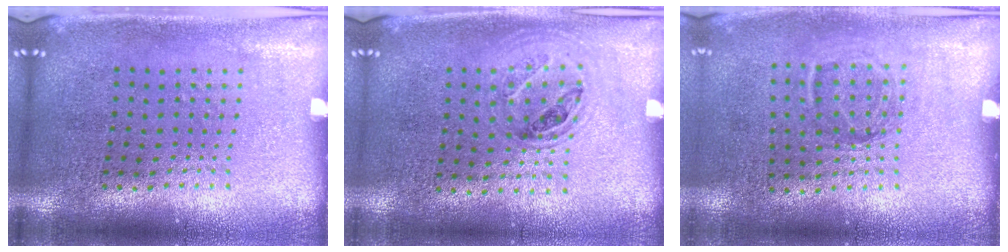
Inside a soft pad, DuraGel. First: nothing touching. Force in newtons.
{"total": 0.9, "press": 0.8, "slide": 0.4}
{"total": 1.2, "press": 0.8, "slide": 0.8}